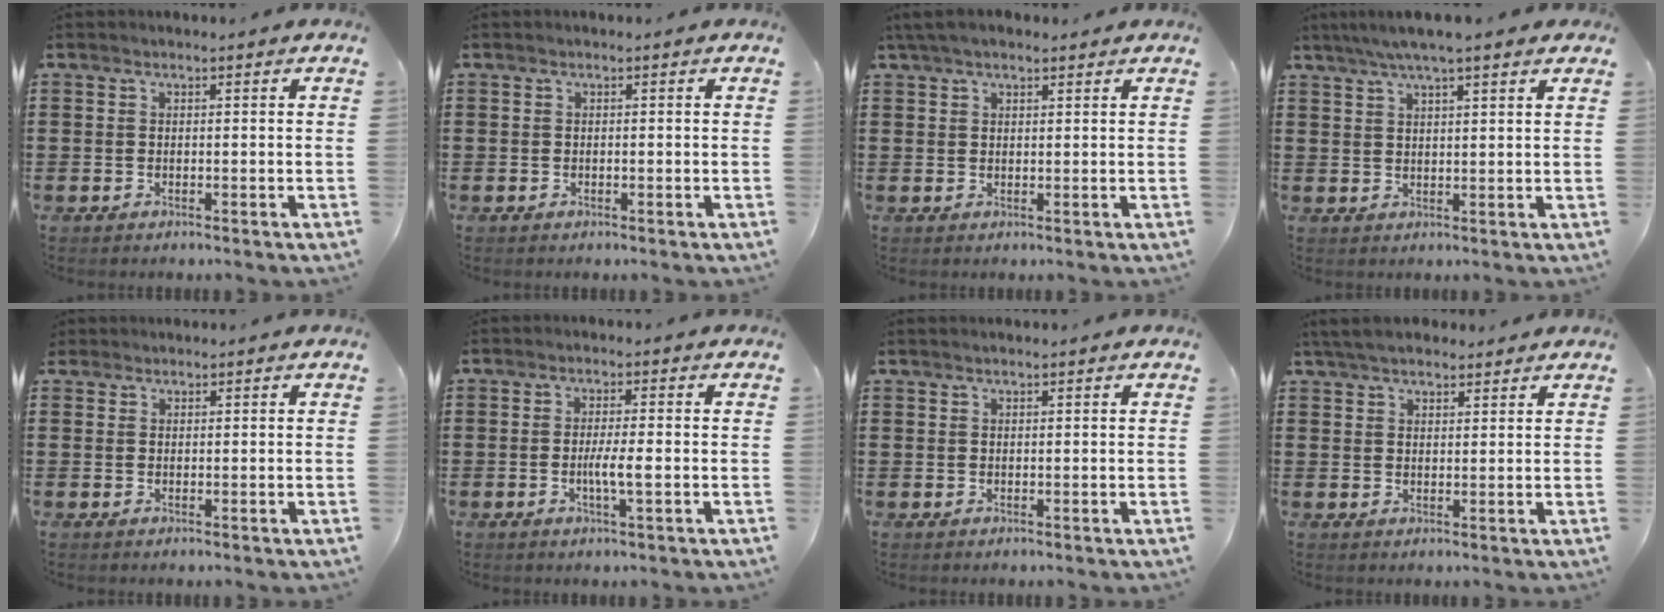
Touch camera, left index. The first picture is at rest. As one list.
[{"total": 0.0}, {"total": 2.8, "force": [2.1, 0.9, 1.7], "torque": [-0.037, 0.006, 0.040]}, {"total": 5.0, "force": [3.8, 0.3, 3.2], "torque": [-0.070, -0.001, 0.067]}, {"total": 1.0, "force": [0.9, 0.5, 0.0], "torque": [-0.003, 0.003, 0.018]}, {"total": 3.6, "force": [-0.6, 0.3, 3.6], "torque": [-0.061, -0.003, -0.011]}, {"total": 0.6, "force": [0.5, 0.0, 0.3], "torque": [-0.007, -0.001, 0.011]}, {"total": 4.4, "force": [3.9, 1.2, 1.6], "torque": [-0.043, -0.001, 0.074]}]